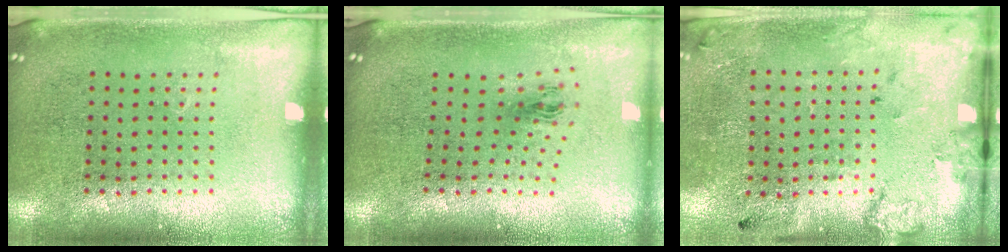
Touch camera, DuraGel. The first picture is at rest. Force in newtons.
{"total": 1.1, "press": 0.5, "slide": 1.0}
{"total": 2.2, "press": 1.3, "slide": 1.7}